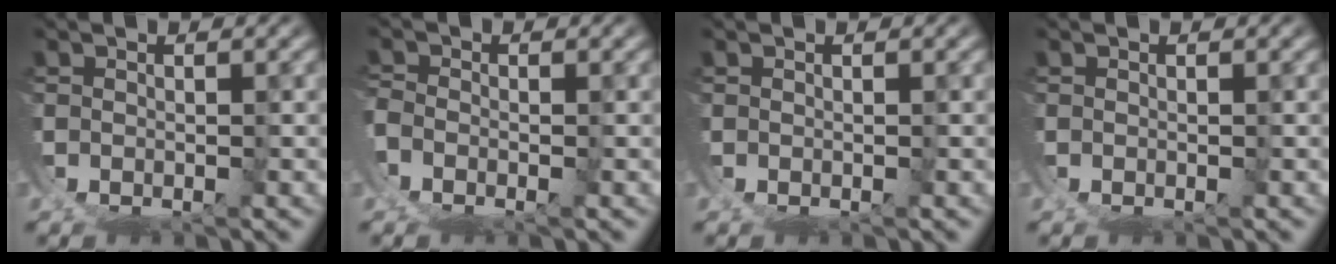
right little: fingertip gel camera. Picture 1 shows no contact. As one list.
[{"total": 1.3, "force": [-1.0, 0.5, 0.8], "torque": [-0.012, -0.008, -0.017]}, {"total": 0.0}, {"total": 0.0}]